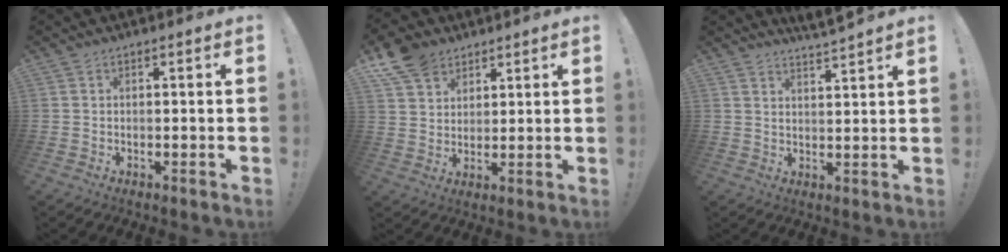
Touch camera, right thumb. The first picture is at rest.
{"total": 9.4, "force": [6.3, 6.5, 2.9], "torque": [-0.059, -0.033, 0.127]}
{"total": 4.8, "force": [4.4, -0.3, 1.8], "torque": [-0.023, -0.032, 0.075]}